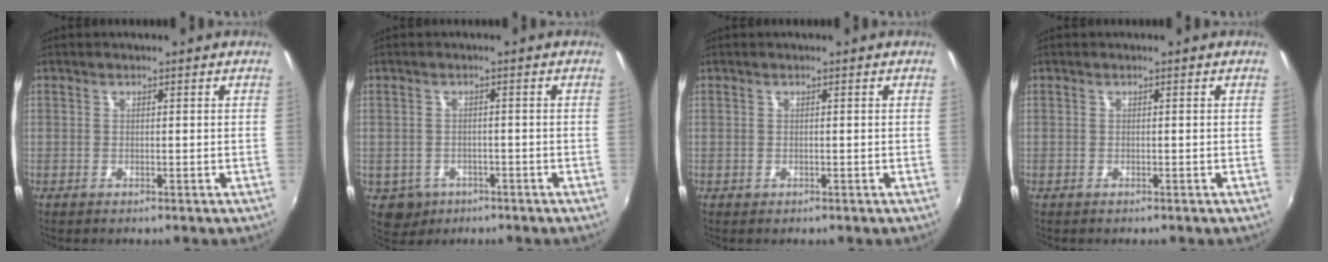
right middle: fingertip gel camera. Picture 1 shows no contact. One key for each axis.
{"total": 4.6, "fx": -2.0, "fy": 3.9, "fz": 1.3, "tx": -0.034, "ty": -0.004, "tz": -0.024}
{"total": 0.0}
{"total": 0.0}